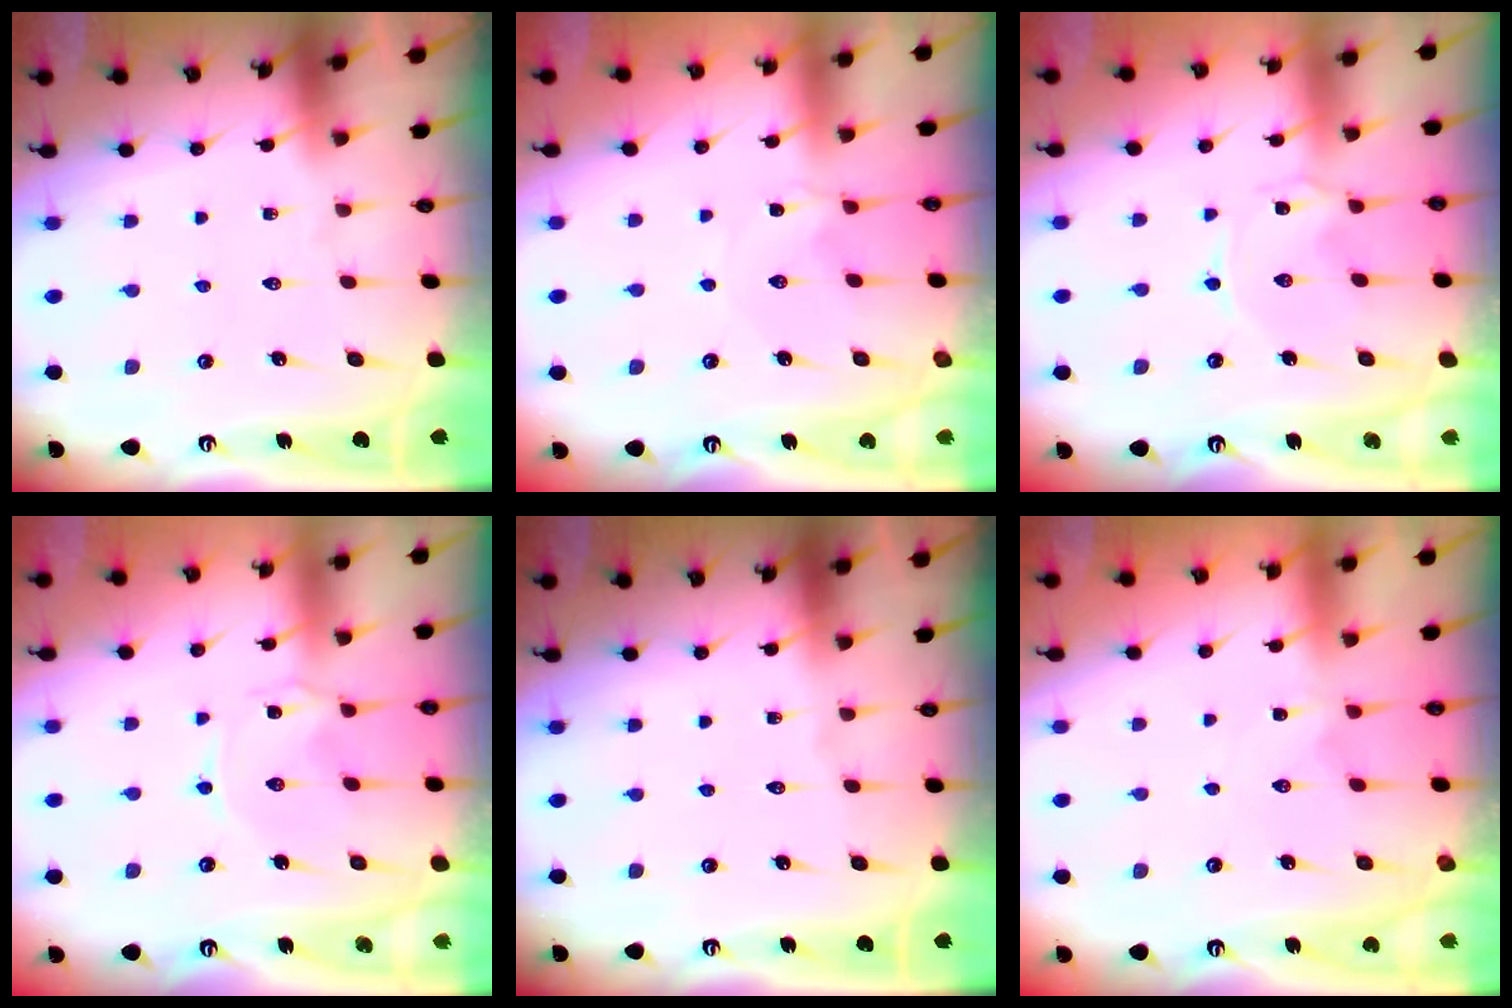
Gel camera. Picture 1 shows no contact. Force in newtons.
{"total": 0.0}
{"total": 0.0}
{"total": 0.6, "press": 0.6, "slide": 0.2}
{"total": 0.0}
{"total": 1.0, "press": 1.0, "slide": 0.3}